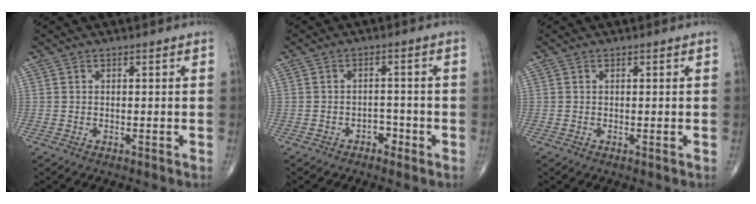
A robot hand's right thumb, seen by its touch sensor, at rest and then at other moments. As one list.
[{"total": 2.4, "force": [-1.5, 1.6, 1.0], "torque": [-0.003, 0.012, -0.024]}, {"total": 0.0}]